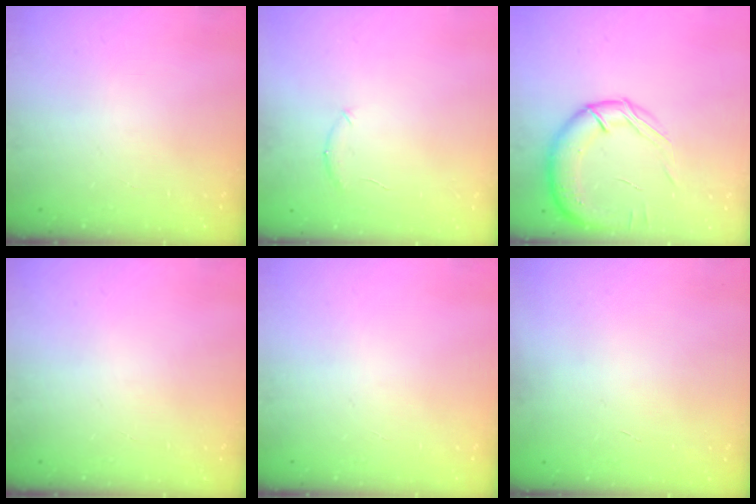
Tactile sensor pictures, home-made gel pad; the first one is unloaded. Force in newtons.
{"total": 5.7, "press": 5.6, "slide": 1.0}
{"total": 16.6, "press": 16.1, "slide": 4.3}
{"total": 0.0}
{"total": 0.0}
{"total": 0.0}